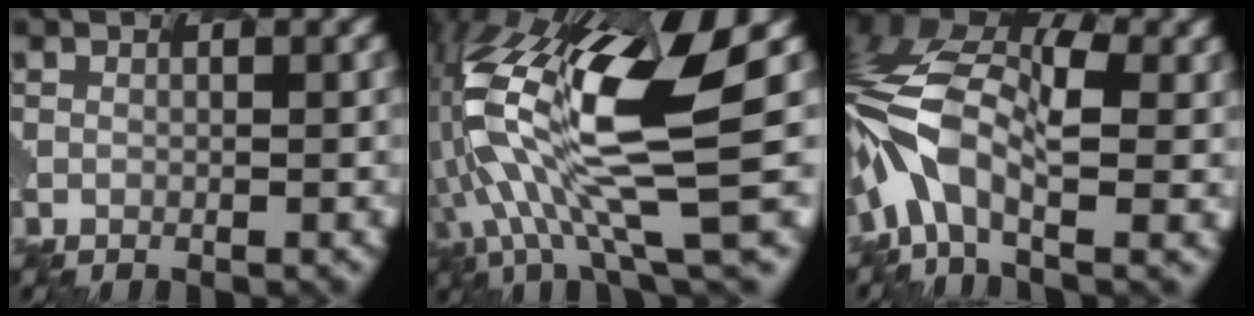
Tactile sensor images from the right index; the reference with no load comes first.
{"total": 10.7, "force": [0.4, 2.9, 10.3], "torque": [-0.237, 0.000, 0.002]}
{"total": 9.3, "force": [-1.6, 5.1, 7.6], "torque": [-0.199, 0.030, -0.058]}